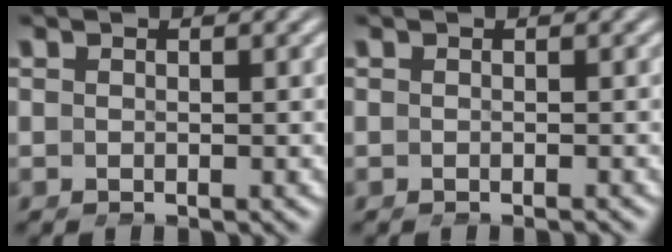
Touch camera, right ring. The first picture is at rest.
{"total": 0.9, "force": [-0.9, 0.2, 0.3], "torque": [-0.006, -0.003, -0.012]}